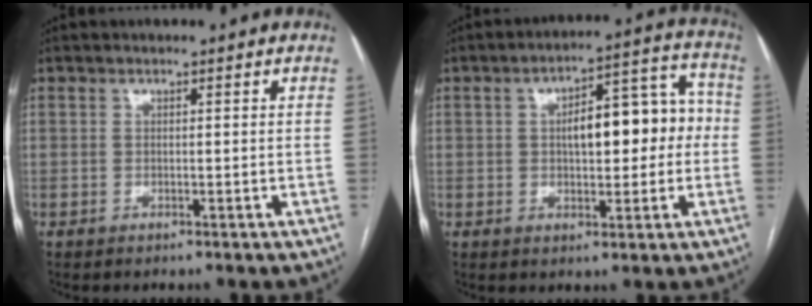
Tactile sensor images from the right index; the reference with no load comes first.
{"total": 11.6, "force": [0.4, 4.7, 10.6], "torque": [-0.144, 0.045, 0.011]}